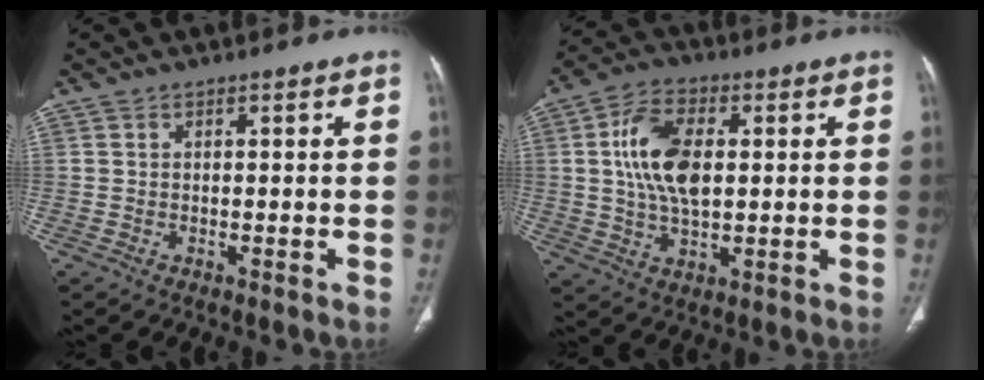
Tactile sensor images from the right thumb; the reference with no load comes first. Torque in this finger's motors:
{"motor_torque": [1.70, 1.40, 1.42, -0.59, 0.16]}